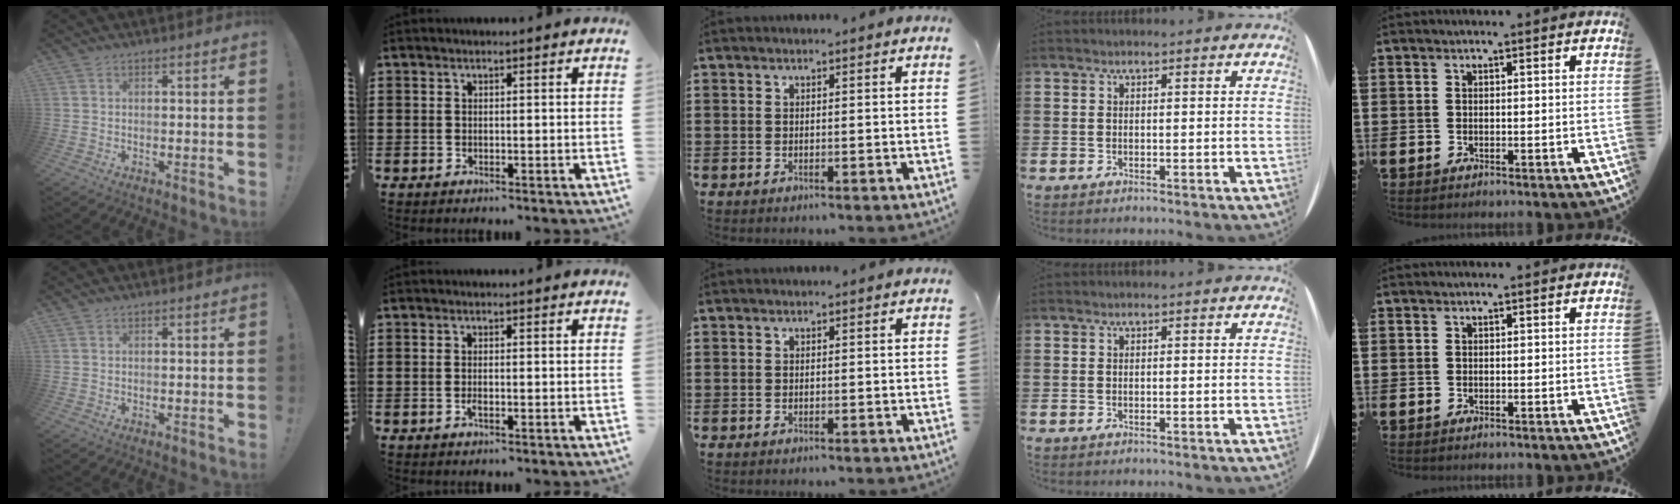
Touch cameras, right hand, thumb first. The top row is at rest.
{"index": {"total": 1.1, "force": [-0.5, 0.2, 1.0], "torque": [-0.027, -0.009, -0.010]}}